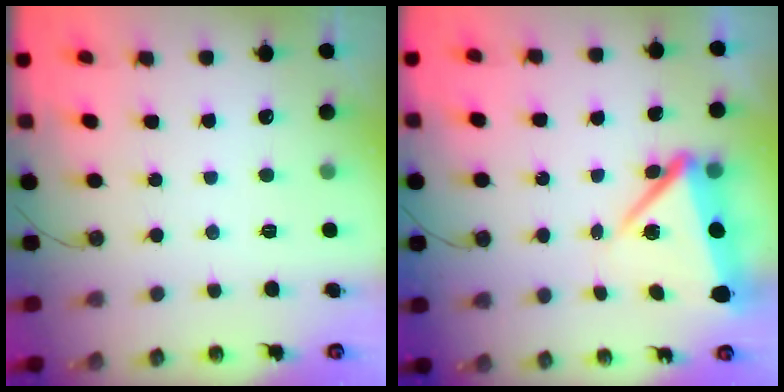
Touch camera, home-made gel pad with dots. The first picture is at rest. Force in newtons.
{"total": 7.7, "press": 7.6, "slide": 0.9}